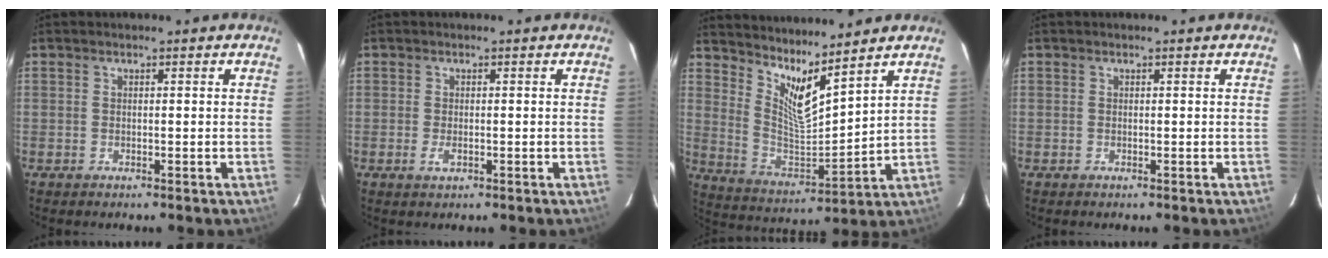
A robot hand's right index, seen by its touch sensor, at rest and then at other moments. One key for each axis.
{"total": 1.8, "fx": -0.7, "fy": 0.8, "fz": 1.5, "tx": -0.029, "ty": -0.003, "tz": -0.011}
{"total": 10.3, "fx": 8.6, "fy": 0.4, "fz": 5.6, "tx": -0.095, "ty": -0.026, "tz": 0.163}
{"total": 0.0}